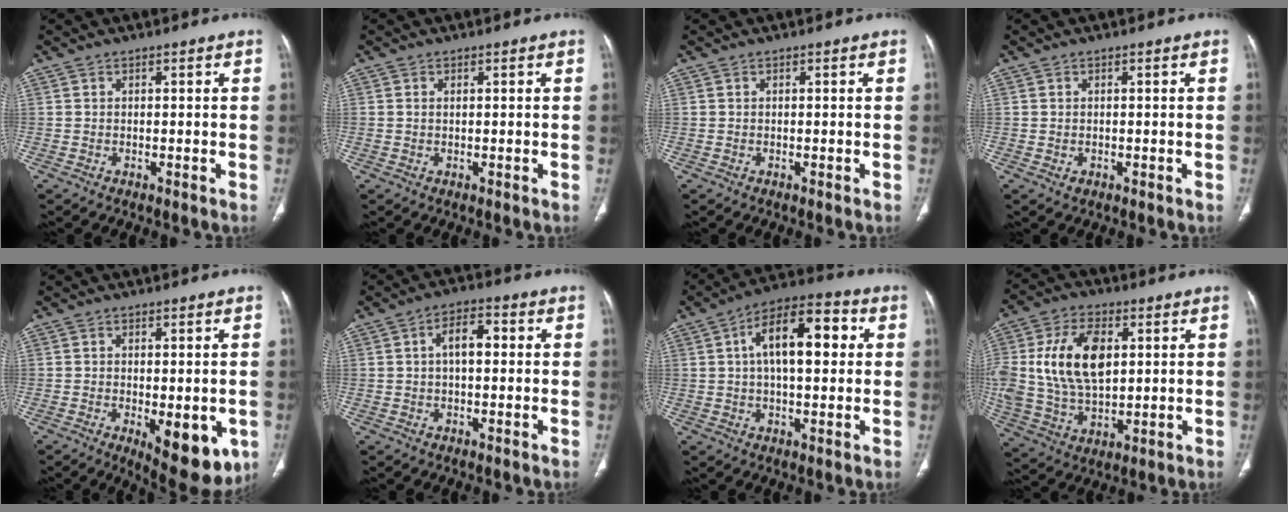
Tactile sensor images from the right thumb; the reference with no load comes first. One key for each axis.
{"total": 0.5, "fx": 0.2, "fy": 0.3, "fz": 0.4, "tx": -0.014, "ty": 0.005, "tz": 0.005}
{"total": 0.0}
{"total": 0.8, "fx": -0.1, "fy": 0.7, "fz": 0.5, "tx": -0.010, "ty": -0.001, "tz": 0.003}
{"total": 11.0, "fx": -3.4, "fy": 4.7, "fz": 9.4, "tx": -0.105, "ty": -0.015, "tz": -0.034}
{"total": 5.7, "fx": 0.8, "fy": 2.9, "fz": 4.8, "tx": -0.079, "ty": 0.018, "tz": 0.007}
{"total": 14.4, "fx": 2.9, "fy": 6.8, "fz": 12.4, "tx": -0.187, "ty": 0.026, "tz": 0.041}
{"total": 16.8, "fx": 3.3, "fy": 10.0, "fz": 13.1, "tx": -0.246, "ty": -0.002, "tz": 0.068}